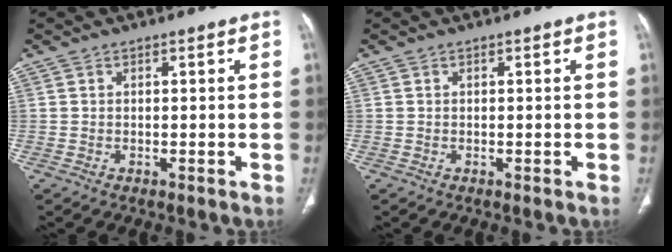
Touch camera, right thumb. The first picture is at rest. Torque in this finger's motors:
{"motor_torque": [0.01, 0.01, -0.01, 0.00, 0.00]}